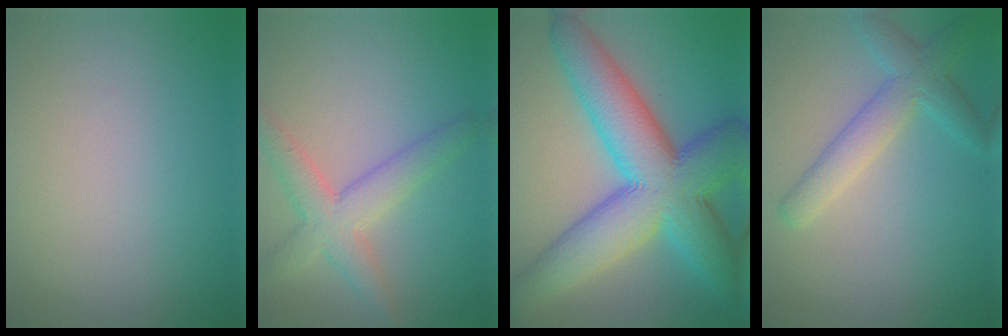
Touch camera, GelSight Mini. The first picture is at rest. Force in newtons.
{"total": 4.4, "press": 4.3, "slide": 0.3}
{"total": 13.5, "press": 13.5, "slide": 0.0}
{"total": 4.0, "press": 4.0, "slide": 0.2}